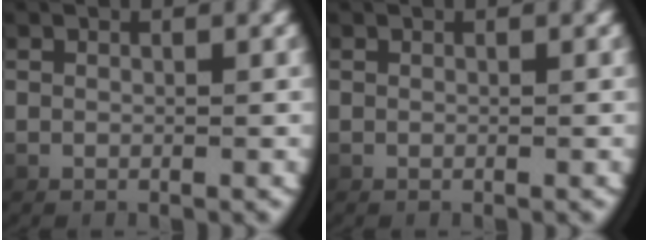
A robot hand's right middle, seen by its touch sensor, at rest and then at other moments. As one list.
[{"total": 0.0}]